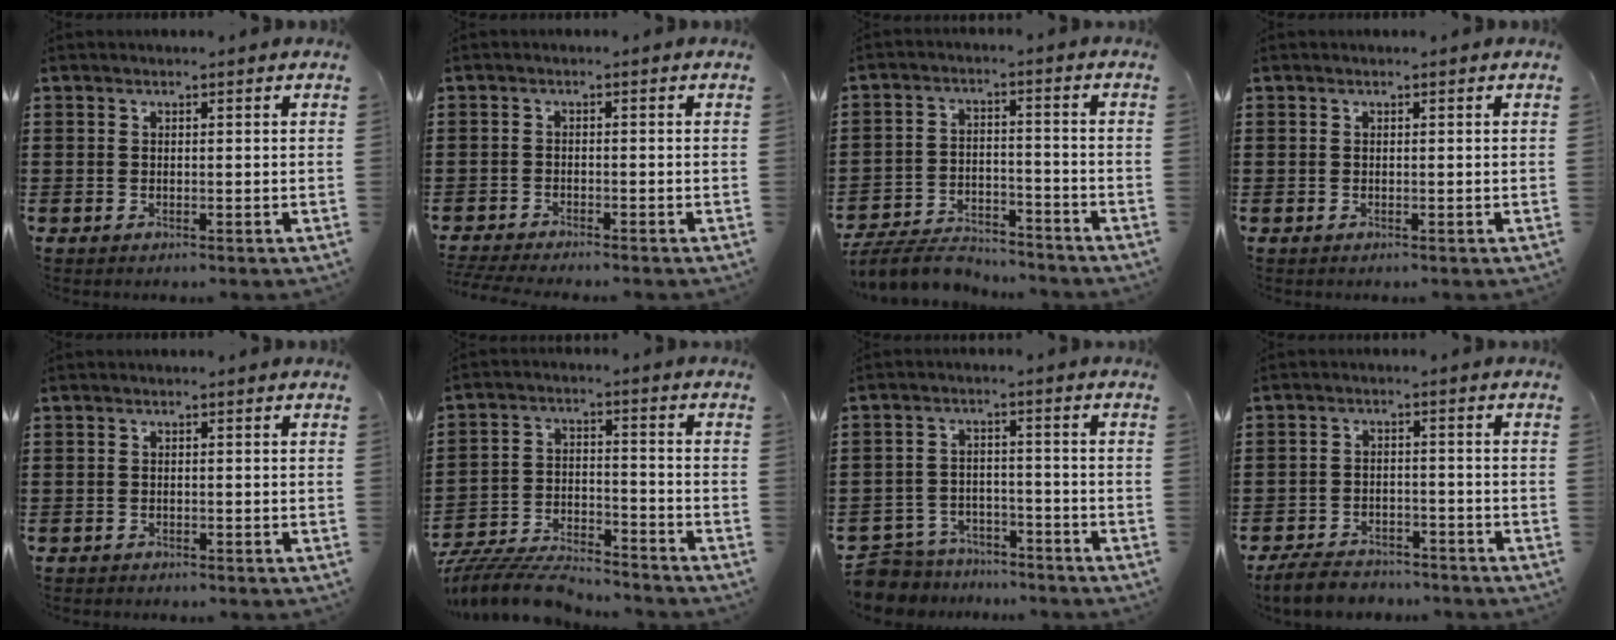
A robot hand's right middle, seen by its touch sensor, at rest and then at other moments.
{"total": 2.1, "force": [-2.0, -0.1, 0.5], "torque": [-0.016, -0.002, -0.044]}
{"total": 6.8, "force": [-6.4, 1.4, 1.6], "torque": [-0.032, 0.011, -0.125]}
{"total": 0.0}
{"total": 0.6, "force": [-0.6, 0.2, -0.1], "torque": [0.001, 0.002, -0.013]}
{"total": 8.6, "force": [-8.3, 1.0, 1.9], "torque": [-0.035, 0.017, -0.161]}
{"total": 5.4, "force": [-5.3, 1.1, 0.0], "torque": [-0.017, 0.008, -0.114]}
{"total": 4.5, "force": [-4.3, 1.1, 0.7], "torque": [-0.028, 0.003, -0.092]}